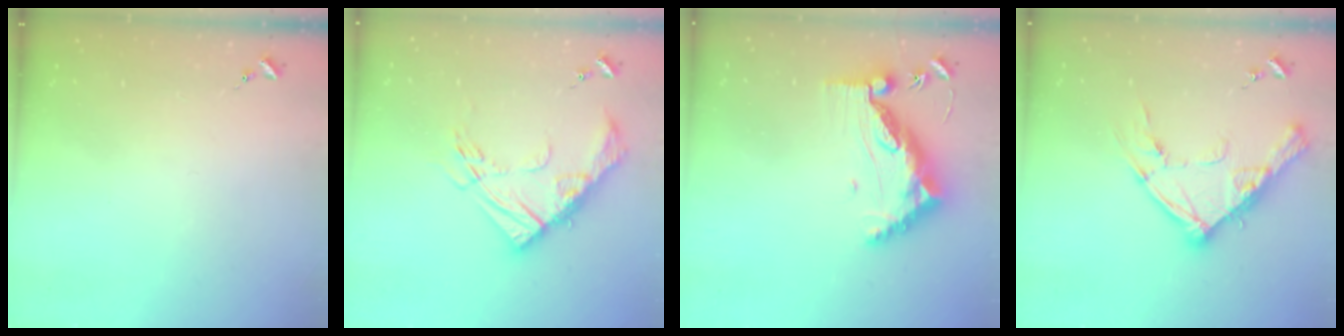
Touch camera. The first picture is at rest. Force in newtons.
{"total": 17.2, "press": 17.1, "slide": 1.6}
{"total": 13.4, "press": 13.3, "slide": 1.4}
{"total": 16.4, "press": 16.3, "slide": 1.4}